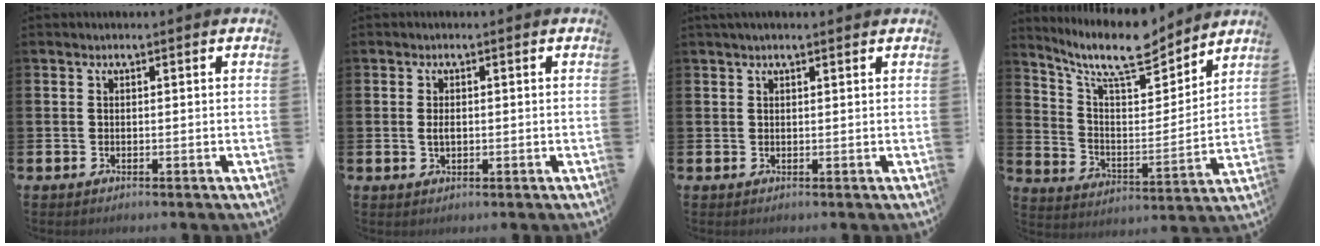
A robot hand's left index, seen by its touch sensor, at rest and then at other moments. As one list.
[{"total": 1.3, "force": [0.1, 0.7, 1.1], "torque": [-0.019, 0.005, 0.000]}, {"total": 1.5, "force": [1.3, 0.2, 0.8], "torque": [-0.013, 0.003, 0.022]}, {"total": 10.8, "force": [9.4, 2.7, 4.7], "torque": [-0.116, -0.060, 0.163]}]